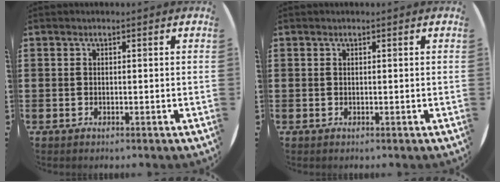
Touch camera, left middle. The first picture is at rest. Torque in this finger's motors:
{"motor_torque": [0.24, -0.08, 0.03, 0.00]}